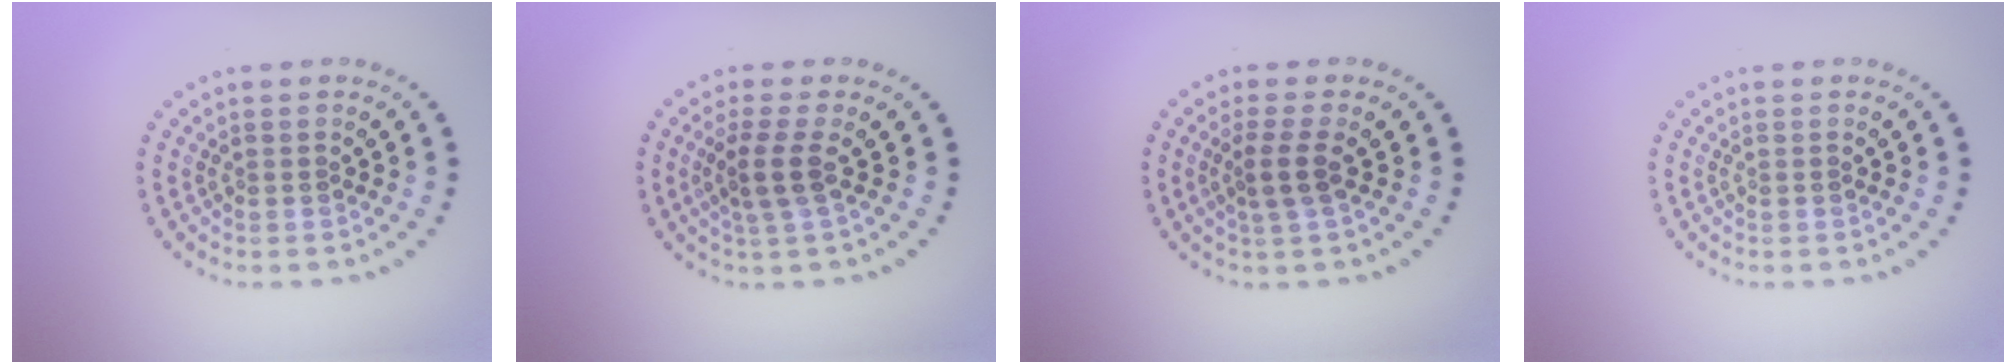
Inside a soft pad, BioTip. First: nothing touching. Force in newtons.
{"total": 2.5, "press": 2.0, "slide": 1.6}
{"total": 2.3, "press": 1.8, "slide": 1.3}
{"total": 0.0}